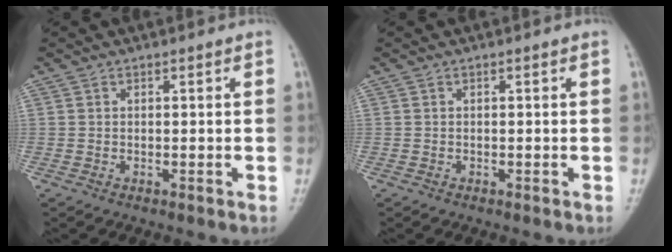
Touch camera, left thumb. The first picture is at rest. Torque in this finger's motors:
{"motor_torque": [0.08, 0.19, -0.07, 0.05, 0.03]}